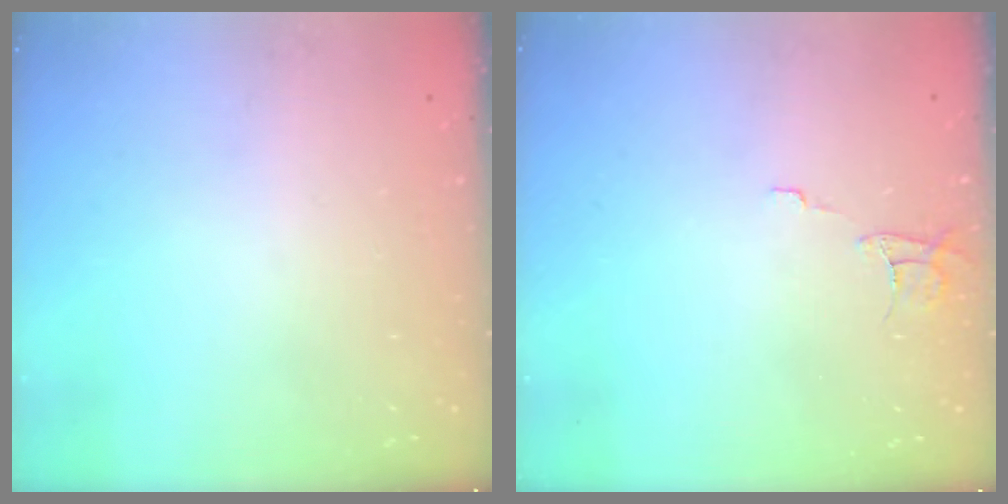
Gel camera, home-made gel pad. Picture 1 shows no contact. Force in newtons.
{"total": 6.1, "press": 6.1, "slide": 0.4}